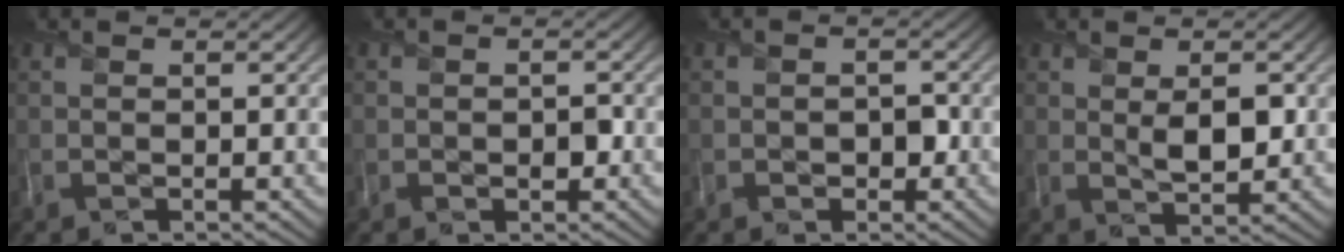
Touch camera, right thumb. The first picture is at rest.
{"total": 2.0, "force": [-0.7, 1.5, 1.1], "torque": [-0.016, -0.007, -0.012]}
{"total": 2.3, "force": [-0.8, 1.8, 1.1], "torque": [-0.016, -0.006, -0.013]}
{"total": 3.9, "force": [0.6, 1.9, 3.4], "torque": [-0.063, -0.004, 0.012]}